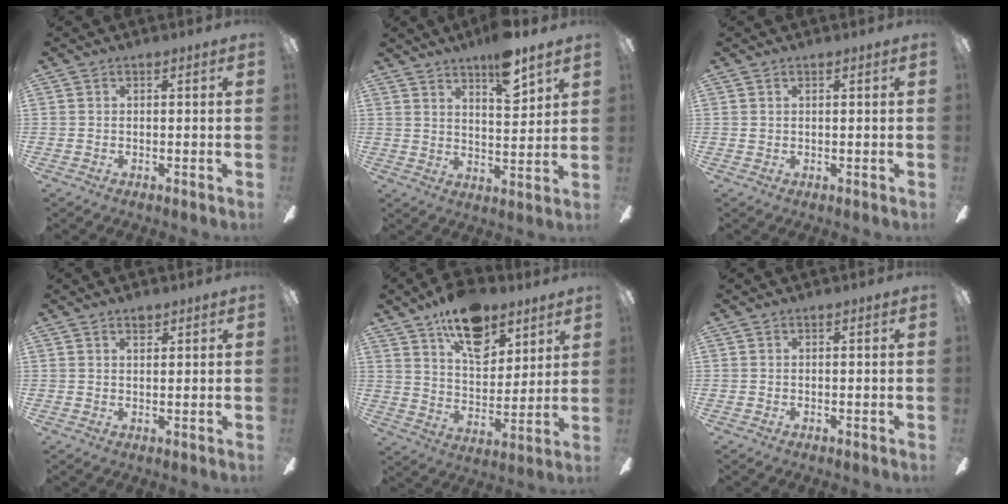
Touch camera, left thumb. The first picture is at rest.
{"total": 10.0, "force": [7.8, 2.6, 5.8], "torque": [-0.084, -0.039, 0.131]}
{"total": 0.6, "force": [0.4, 0.4, 0.3], "torque": [-0.008, 0.004, 0.006]}
{"total": 2.3, "force": [1.6, 1.1, 1.0], "torque": [-0.009, -0.006, 0.027]}
{"total": 17.5, "force": [11.6, 9.4, 9.1], "torque": [-0.137, -0.060, 0.205]}
{"total": 0.0}